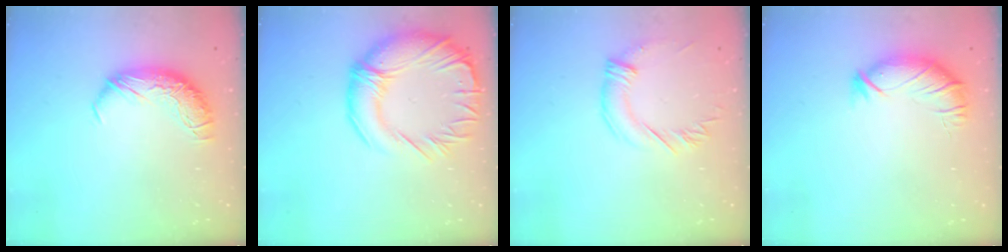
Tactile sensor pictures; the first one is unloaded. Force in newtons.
{"total": 11.7, "press": 11.1, "slide": 3.7}
{"total": 1.6, "press": 1.0, "slide": 1.2}
{"total": 3.2, "press": 2.6, "slide": 2.0}